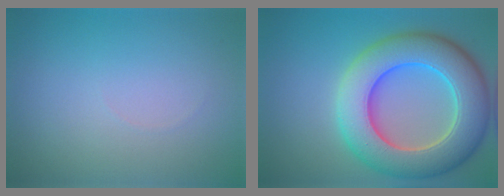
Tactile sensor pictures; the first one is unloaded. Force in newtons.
{"total": 10.7, "press": 10.6, "slide": 0.6}